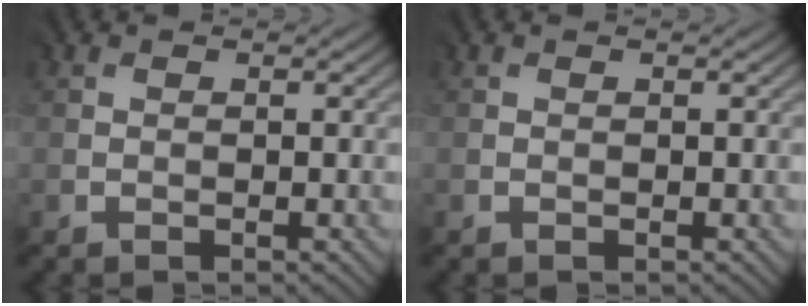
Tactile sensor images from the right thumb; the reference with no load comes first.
{"total": 0.0}